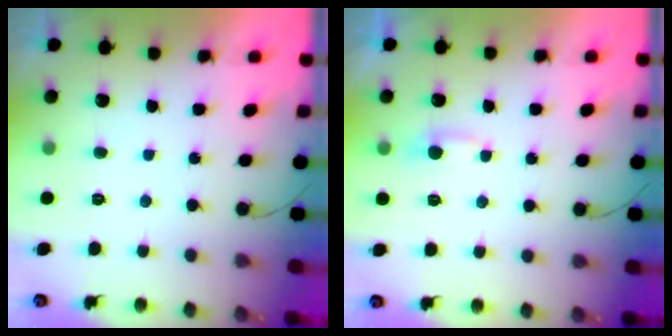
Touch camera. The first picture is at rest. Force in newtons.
{"total": 3.6, "press": 3.6, "slide": 0.4}